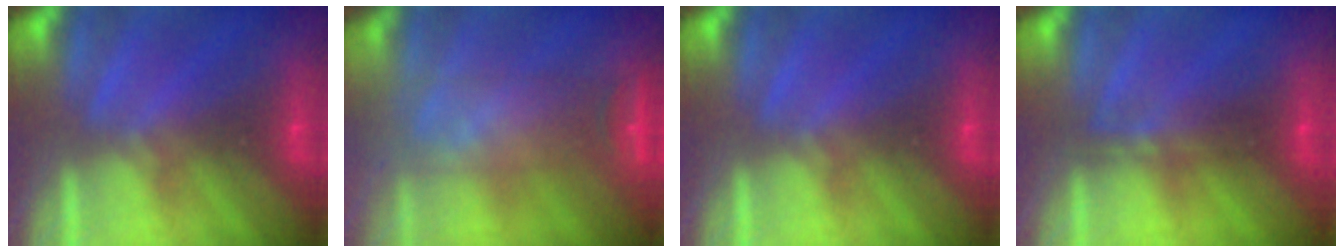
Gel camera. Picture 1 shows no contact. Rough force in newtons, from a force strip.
{"total": 5.7}
{"total": 0.0}
{"total": 2.3}